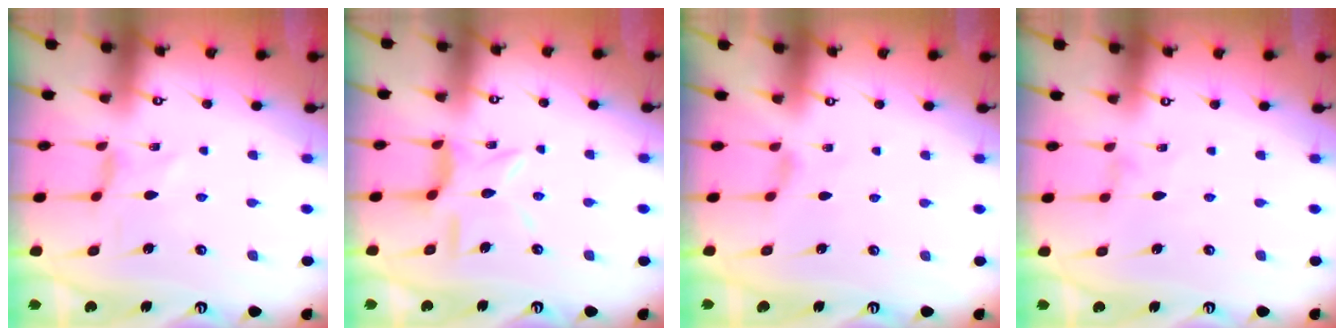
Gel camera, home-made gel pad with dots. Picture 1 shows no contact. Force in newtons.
{"total": 9.6, "press": 9.6, "slide": 0.8}
{"total": 1.0, "press": 0.9, "slide": 0.4}
{"total": 0.0}